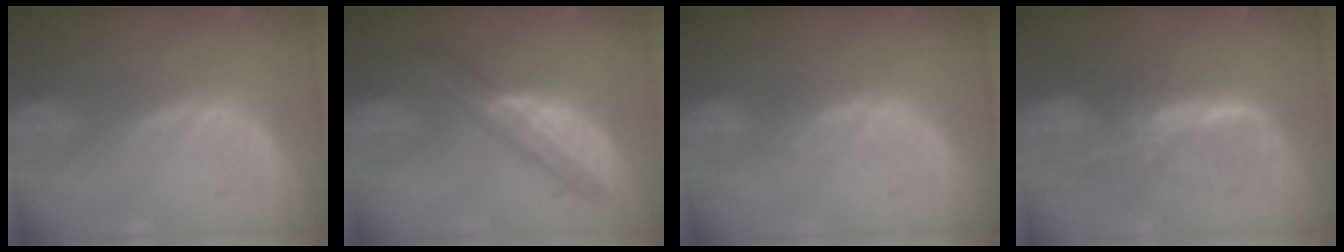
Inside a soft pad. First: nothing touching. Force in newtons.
{"total": 5.8, "press": 5.8, "slide": 0.1}
{"total": 1.9, "press": 1.8, "slide": 0.5}
{"total": 7.9, "press": 6.8, "slide": 3.9}